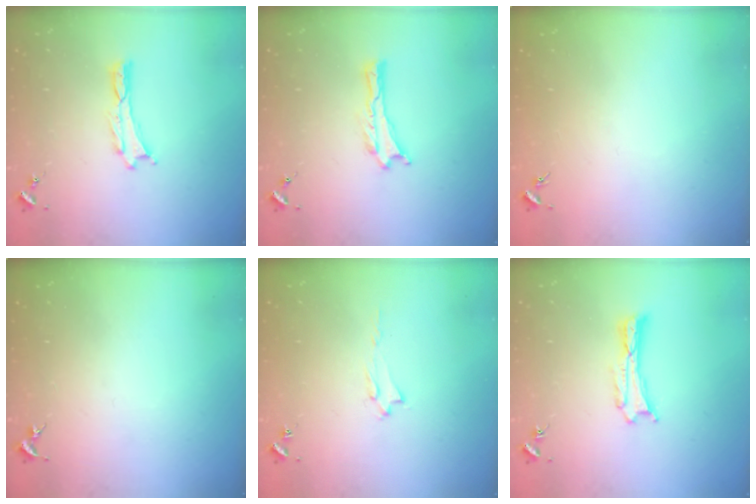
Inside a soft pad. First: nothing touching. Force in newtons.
{"total": 0.0}
{"total": 0.0}
{"total": 0.0}
{"total": 1.7, "press": 1.6, "slide": 0.2}
{"total": 0.5, "press": 0.5, "slide": 0.2}